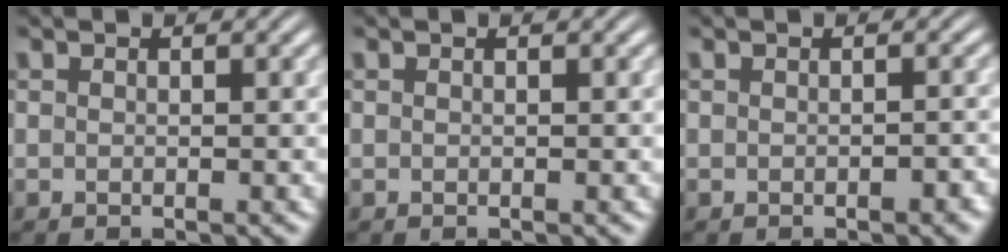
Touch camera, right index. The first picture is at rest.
{"total": 0.0}
{"total": 0.7, "force": [-0.6, 0.0, 0.2], "torque": [-0.008, 0.001, -0.011]}